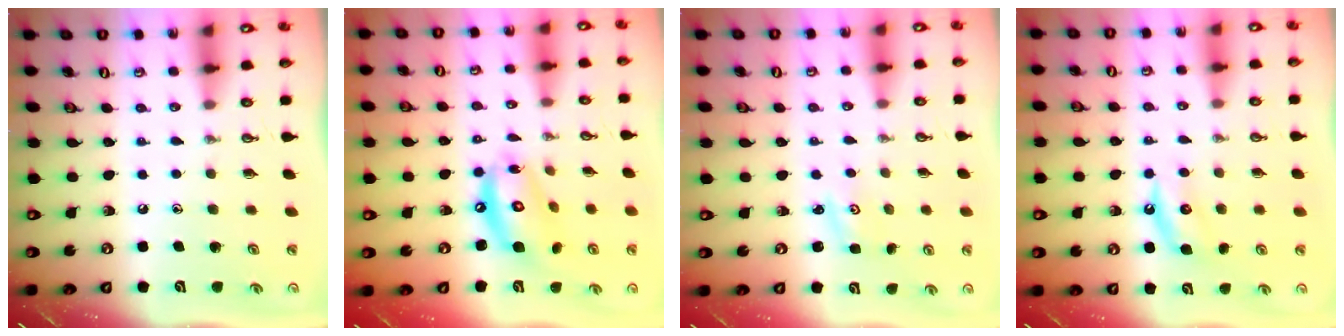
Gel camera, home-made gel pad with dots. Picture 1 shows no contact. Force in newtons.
{"total": 13.2, "press": 13.2, "slide": 1.2}
{"total": 1.7, "press": 1.6, "slide": 0.3}
{"total": 5.1, "press": 5.1, "slide": 0.8}